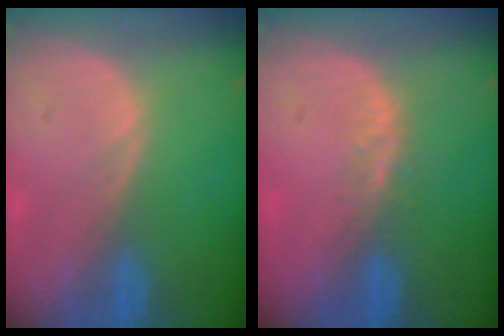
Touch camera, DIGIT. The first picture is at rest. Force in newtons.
{"total": 2.4, "press": 1.8, "slide": 1.5}